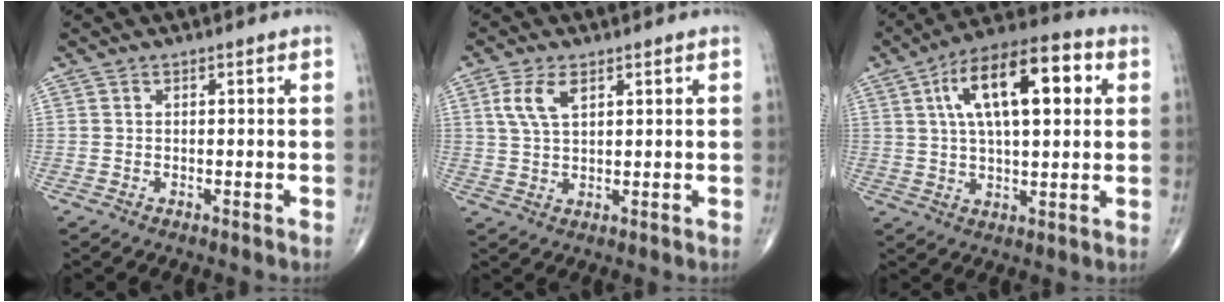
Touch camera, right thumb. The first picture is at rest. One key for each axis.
{"total": 5.3, "fx": 2.3, "fy": 2.6, "fz": 4.1, "tx": -0.088, "ty": -0.001, "tz": 0.048}
{"total": 17.5, "fx": 5.0, "fy": 7.4, "fz": 15.1, "tx": -0.231, "ty": 0.014, "tz": 0.073}